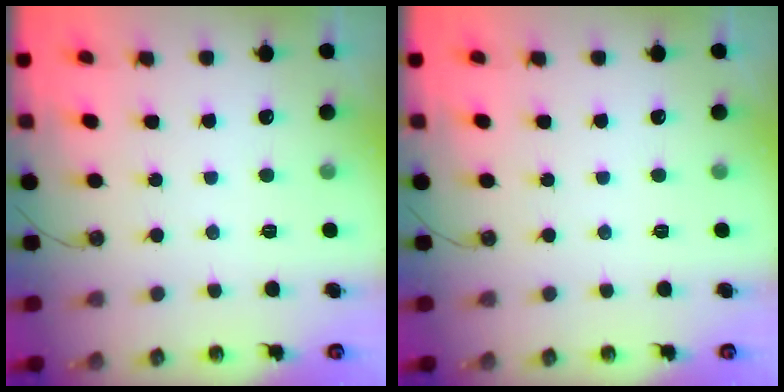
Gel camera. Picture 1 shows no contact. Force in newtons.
{"total": 0.0}